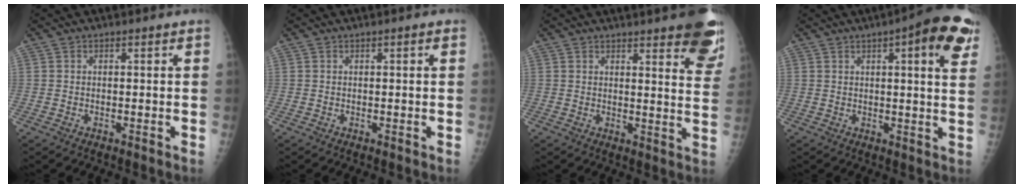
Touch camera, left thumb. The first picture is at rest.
{"total": 0.8, "force": [0.2, 0.1, 0.7], "torque": [-0.014, 0.002, 0.002]}
{"total": 14.8, "force": [10.2, 3.3, 10.2], "torque": [-0.097, -0.052, 0.108]}
{"total": 12.7, "force": [6.1, 3.0, 10.7], "torque": [-0.116, -0.014, 0.067]}